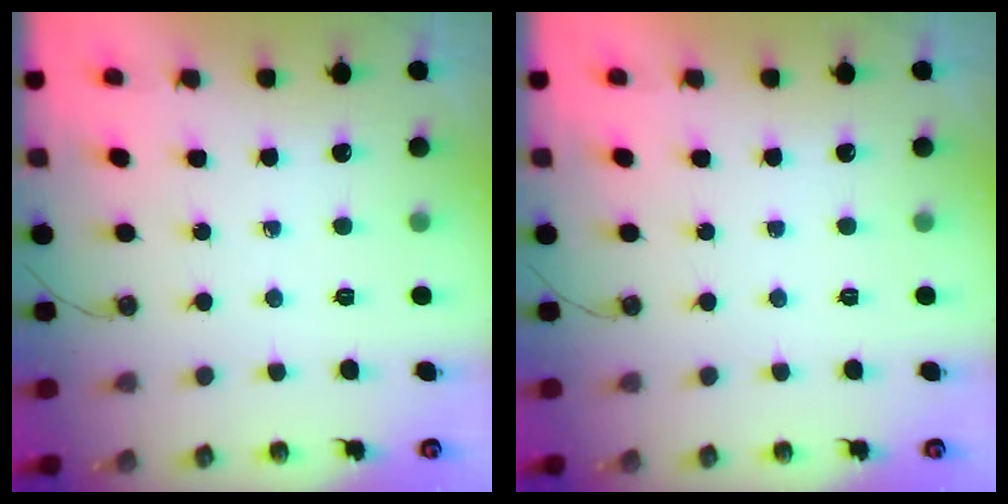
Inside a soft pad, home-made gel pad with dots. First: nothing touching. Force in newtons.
{"total": 0.0}